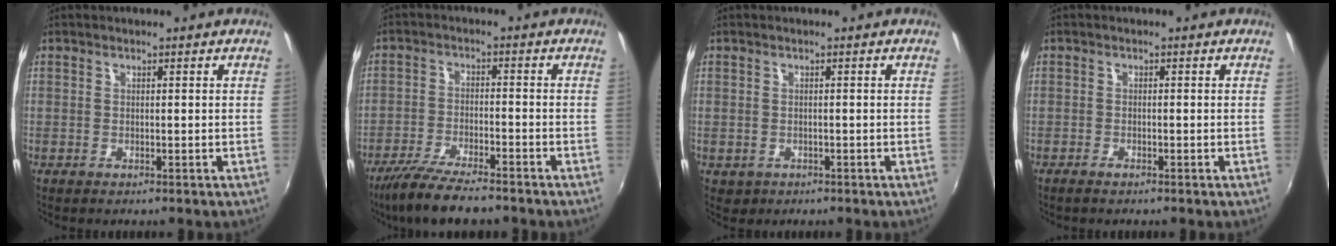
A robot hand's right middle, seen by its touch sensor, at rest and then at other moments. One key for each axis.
{"total": 10.7, "fx": -8.9, "fy": 1.7, "fz": 5.6, "tx": -0.128, "ty": -0.026, "tz": -0.156}
{"total": 1.9, "fx": -0.6, "fy": 1.7, "fz": 0.7, "tx": -0.017, "ty": -0.003, "tz": -0.005}
{"total": 1.2, "fx": -1.0, "fy": 0.3, "fz": 0.6, "tx": -0.016, "ty": -0.003, "tz": -0.022}